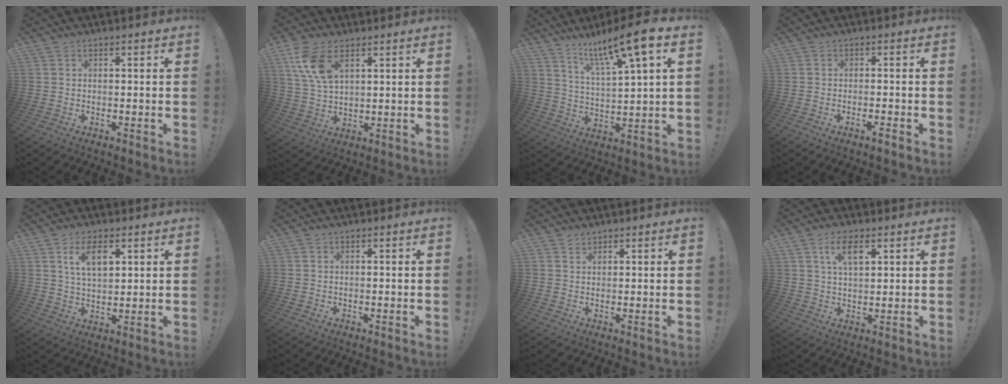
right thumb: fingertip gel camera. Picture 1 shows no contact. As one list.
[{"total": 10.9, "force": [5.5, 5.8, 7.3], "torque": [-0.147, -0.014, 0.105]}, {"total": 13.6, "force": [8.8, 1.1, 10.3], "torque": [-0.181, -0.052, 0.133]}, {"total": 2.0, "force": [-1.3, 0.1, 1.6], "torque": [-0.025, 0.002, -0.023]}, {"total": 8.1, "force": [3.7, 4.0, 6.0], "torque": [-0.094, -0.011, 0.063]}, {"total": 0.0}, {"total": 1.5, "force": [1.3, 0.7, 0.2], "torque": [0.001, -0.007, 0.025]}, {"total": 6.8, "force": [3.2, 3.1, 5.2], "torque": [-0.083, -0.006, 0.053]}]